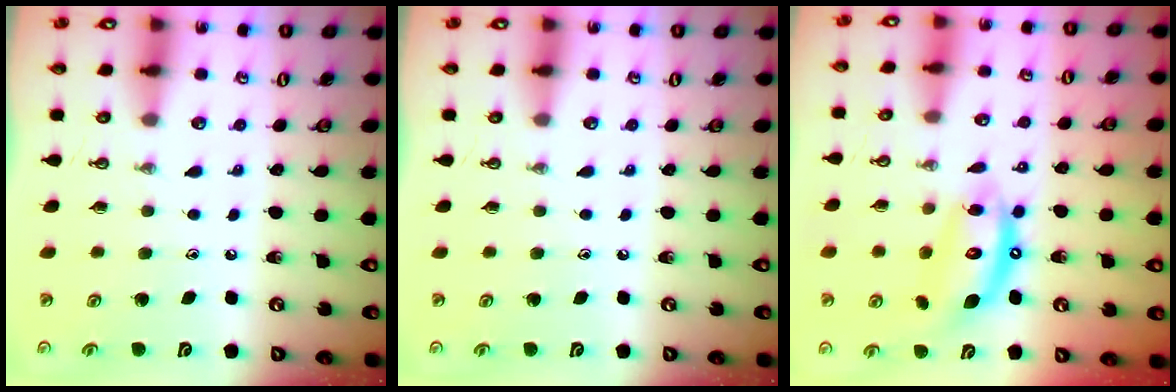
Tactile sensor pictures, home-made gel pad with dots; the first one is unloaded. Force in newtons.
{"total": 0.0}
{"total": 11.8, "press": 11.7, "slide": 1.2}